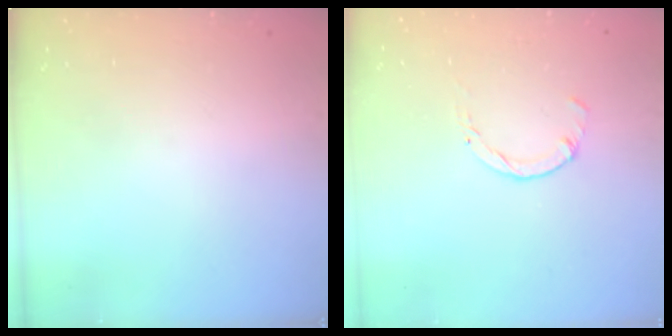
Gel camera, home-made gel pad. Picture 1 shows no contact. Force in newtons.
{"total": 0.0}